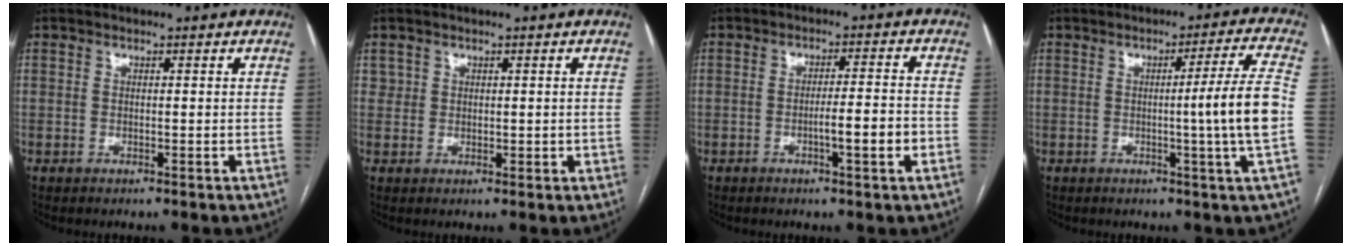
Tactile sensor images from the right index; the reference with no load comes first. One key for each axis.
{"total": 2.0, "fx": 0.7, "fy": 1.7, "fz": 0.6, "tx": -0.008, "ty": 0.003, "tz": 0.018}
{"total": 5.6, "fx": -1.9, "fy": 0.1, "fz": 5.2, "tx": -0.078, "ty": 0.002, "tz": -0.028}
{"total": 9.2, "fx": -1.0, "fy": -2.4, "fz": 8.8, "tx": -0.122, "ty": -0.007, "tz": -0.014}